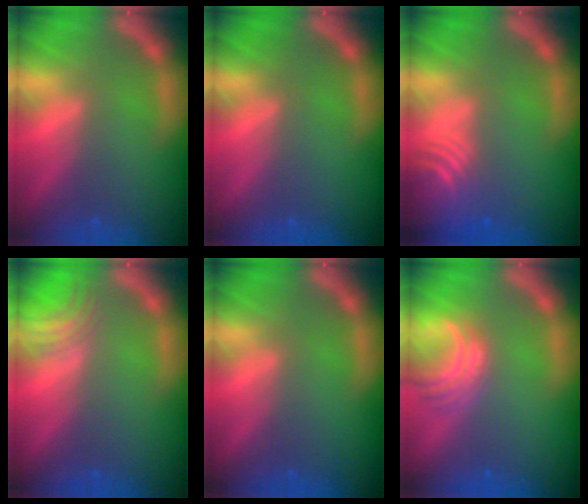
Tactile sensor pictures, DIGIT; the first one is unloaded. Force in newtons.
{"total": 0.0}
{"total": 7.0}
{"total": 3.0}
{"total": 0.0}
{"total": 4.0}